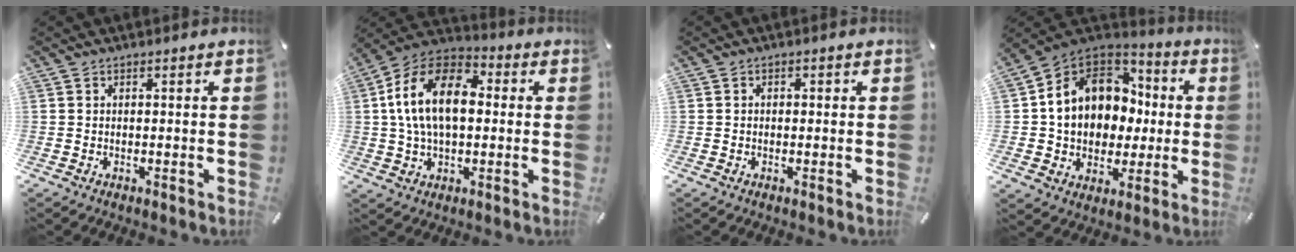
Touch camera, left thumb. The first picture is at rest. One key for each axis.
{"total": 16.1, "fx": 1.6, "fy": 10.2, "fz": 12.3, "tx": -0.264, "ty": 0.011, "tz": 0.025}
{"total": 0.8, "fx": -0.2, "fy": 0.7, "fz": 0.3, "tx": -0.006, "ty": 0.005, "tz": -0.006}
{"total": 13.5, "fx": 1.5, "fy": 12.1, "fz": 5.8, "tx": -0.131, "ty": -0.004, "tz": 0.035}